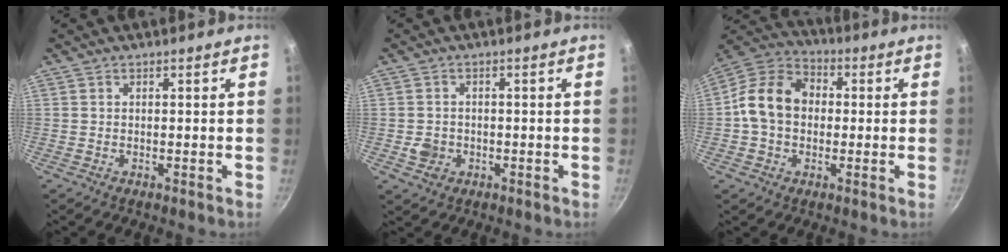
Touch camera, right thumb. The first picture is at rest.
{"total": 3.3, "force": [-0.9, 2.9, 1.4], "torque": [-0.018, 0.011, -0.012]}
{"total": 12.4, "force": [-0.1, 9.7, 7.8], "torque": [-0.104, 0.031, -0.023]}